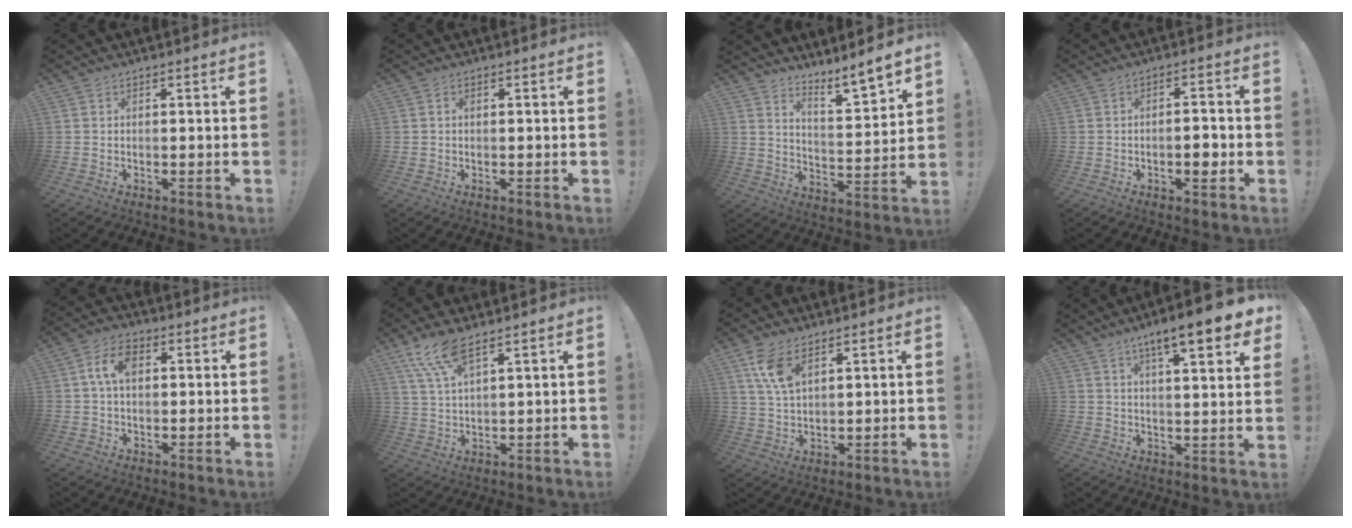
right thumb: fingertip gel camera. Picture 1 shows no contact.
{"total": 0.5, "force": [0.1, 0.3, 0.4], "torque": [-0.009, 0.001, 0.001]}
{"total": 9.0, "force": [7.7, 0.6, 4.5], "torque": [-0.057, -0.075, 0.128]}
{"total": 4.5, "force": [-1.5, 1.9, 3.8], "torque": [-0.046, 0.004, -0.028]}
{"total": 7.9, "force": [1.7, 5.1, 5.8], "torque": [-0.105, 0.011, 0.030]}
{"total": 9.0, "force": [6.3, 2.4, 6.0], "torque": [-0.120, -0.026, 0.119]}
{"total": 8.7, "force": [5.0, 4.2, 5.8], "torque": [-0.111, -0.020, 0.094]}
{"total": 11.7, "force": [7.2, 1.4, 9.1], "torque": [-0.127, -0.044, 0.110]}